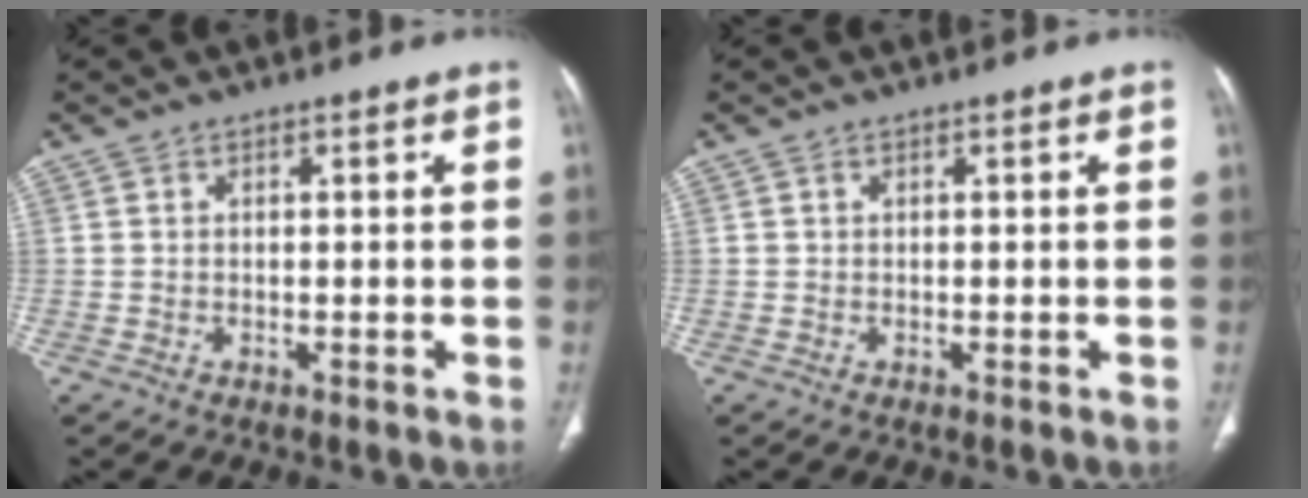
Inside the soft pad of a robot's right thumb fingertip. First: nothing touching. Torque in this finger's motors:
{"motor_torque": [0.03, -0.21, -0.43, 0.16, 0.01]}